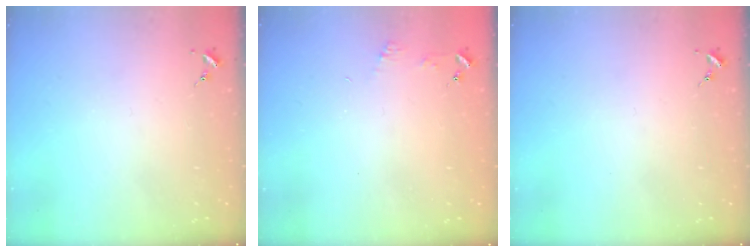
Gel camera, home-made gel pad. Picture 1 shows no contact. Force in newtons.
{"total": 4.0, "press": 3.9, "slide": 0.4}
{"total": 0.0}